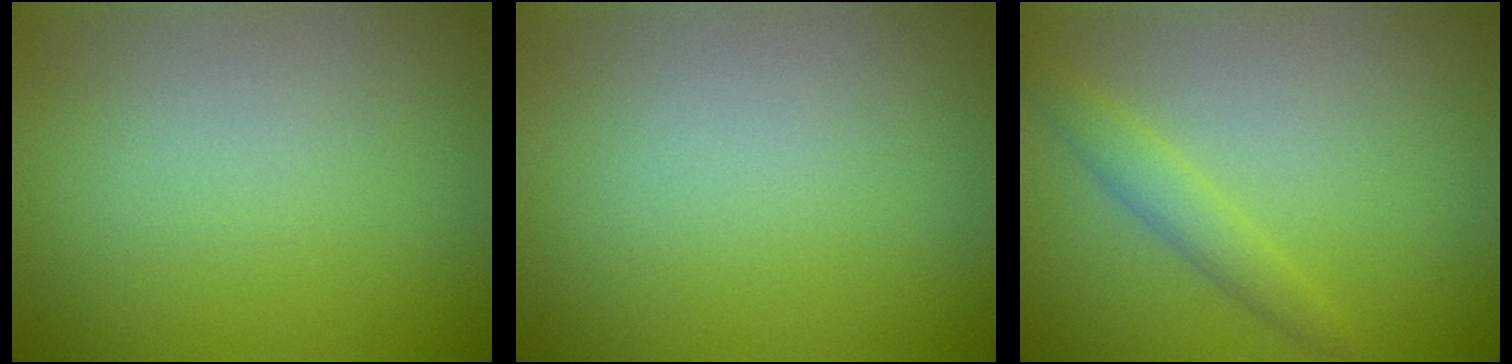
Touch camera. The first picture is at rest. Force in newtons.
{"total": 0.0}
{"total": 1.9, "press": 1.9, "slide": 0.1}